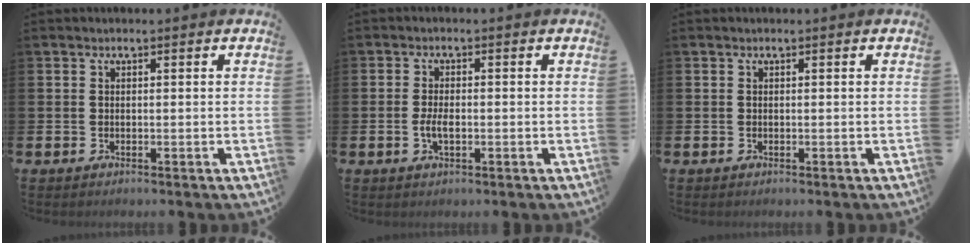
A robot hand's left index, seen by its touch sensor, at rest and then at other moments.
{"total": 2.4, "force": [-0.5, 1.1, 2.1], "torque": [-0.034, -0.001, -0.011]}
{"total": 0.0}